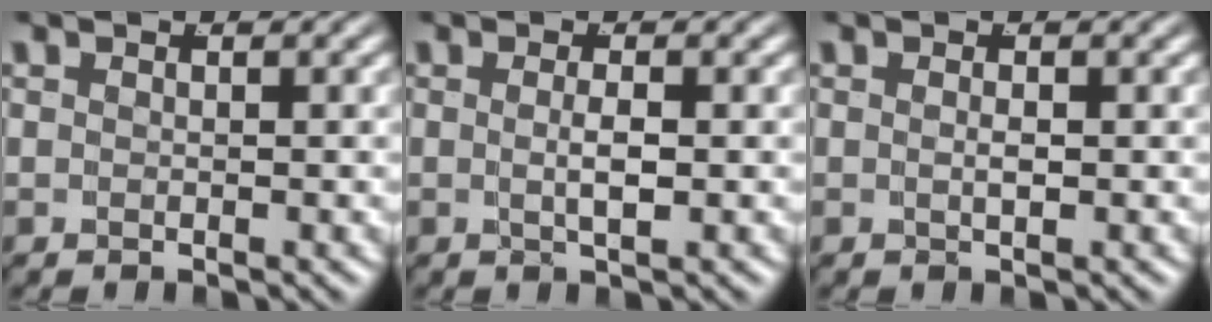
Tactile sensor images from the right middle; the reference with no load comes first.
{"total": 1.5, "force": [-0.2, -0.3, 1.4], "torque": [-0.027, -0.008, 0.000]}
{"total": 0.7, "force": [-0.1, -0.2, 0.6], "torque": [-0.015, -0.009, 0.003]}